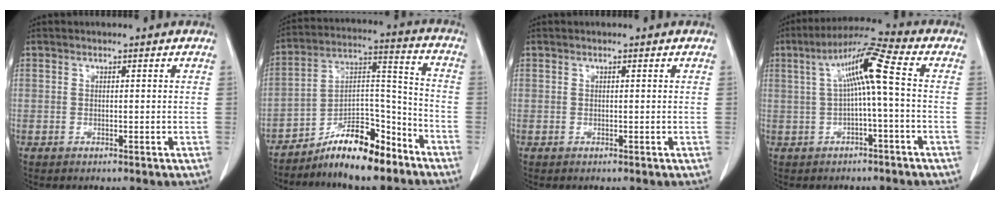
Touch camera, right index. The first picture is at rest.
{"total": 12.5, "force": [-9.6, 3.4, 7.3], "torque": [-0.120, 0.031, -0.165]}
{"total": 0.0}
{"total": 8.5, "force": [0.6, -0.1, 8.4], "torque": [-0.148, 0.031, 0.012]}